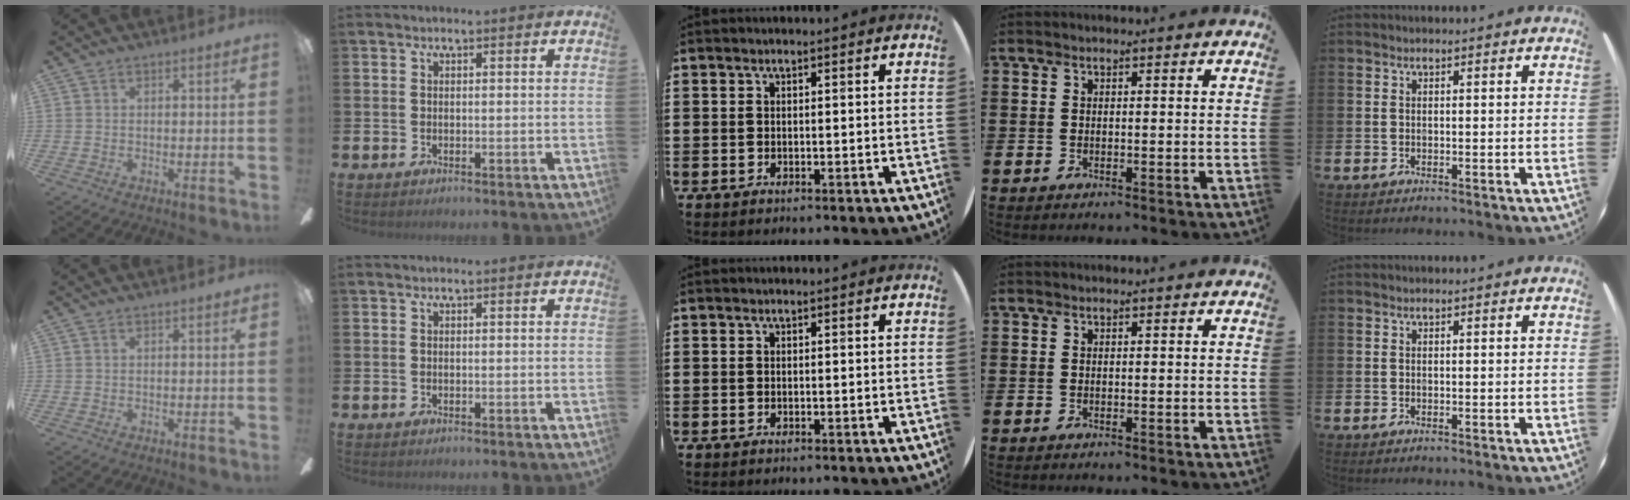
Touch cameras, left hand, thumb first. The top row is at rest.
{}